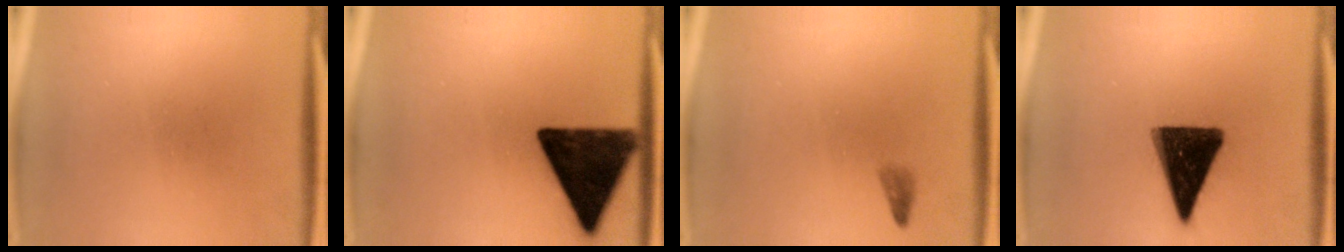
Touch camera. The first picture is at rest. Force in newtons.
{"total": 16.1}
{"total": 0.9}
{"total": 15.0}